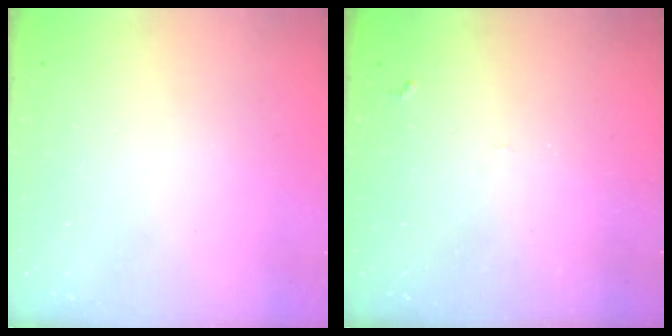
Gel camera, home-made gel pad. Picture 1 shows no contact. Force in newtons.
{"total": 5.2, "press": 5.1, "slide": 0.8}